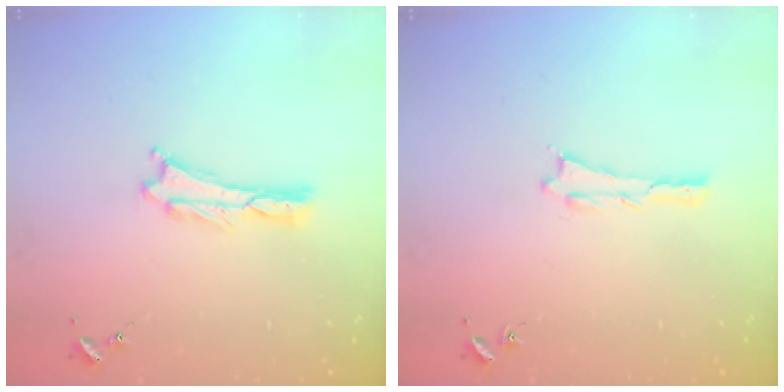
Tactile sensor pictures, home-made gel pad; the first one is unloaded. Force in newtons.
{"total": 0.0}